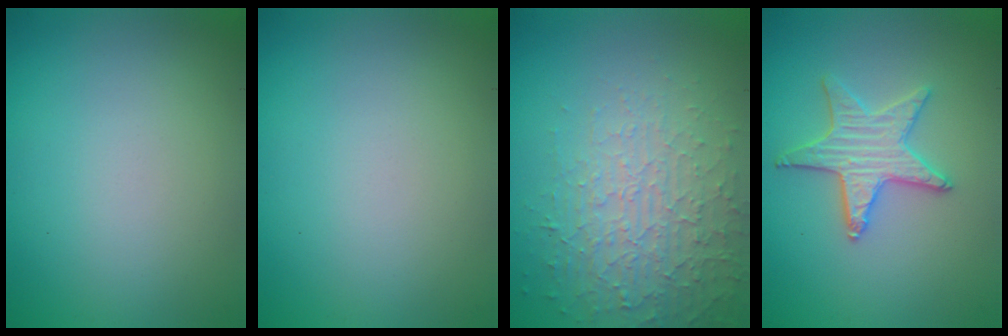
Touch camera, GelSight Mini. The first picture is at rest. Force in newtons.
{"total": 0.0}
{"total": 3.9, "press": 3.8, "slide": 0.8}
{"total": 3.6, "press": 3.4, "slide": 1.2}